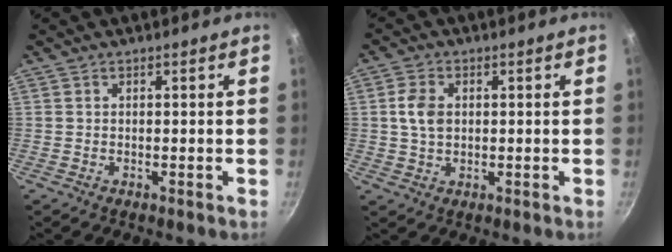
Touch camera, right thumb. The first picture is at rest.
{"total": 5.1, "force": [0.7, 3.6, 3.6], "torque": [-0.060, 0.004, 0.011]}